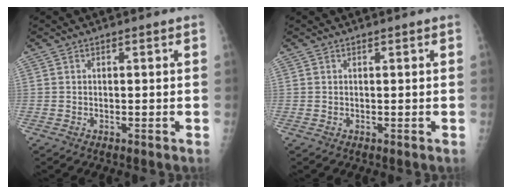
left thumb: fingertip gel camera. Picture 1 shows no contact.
{"total": 0.0}